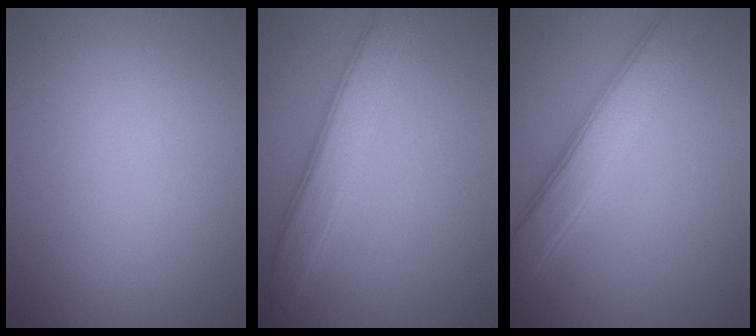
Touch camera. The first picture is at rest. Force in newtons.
{"total": 4.4, "press": 4.4, "slide": 0.1}
{"total": 4.8, "press": 4.8, "slide": 0.2}